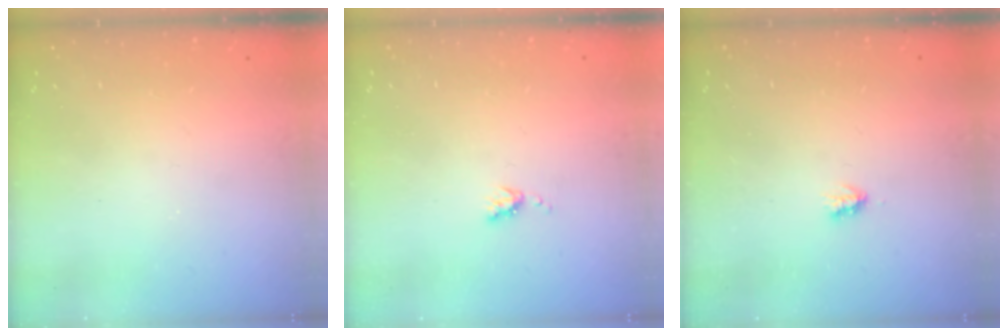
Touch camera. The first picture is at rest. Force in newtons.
{"total": 4.0, "press": 4.0, "slide": 0.6}
{"total": 1.7, "press": 1.7, "slide": 0.3}